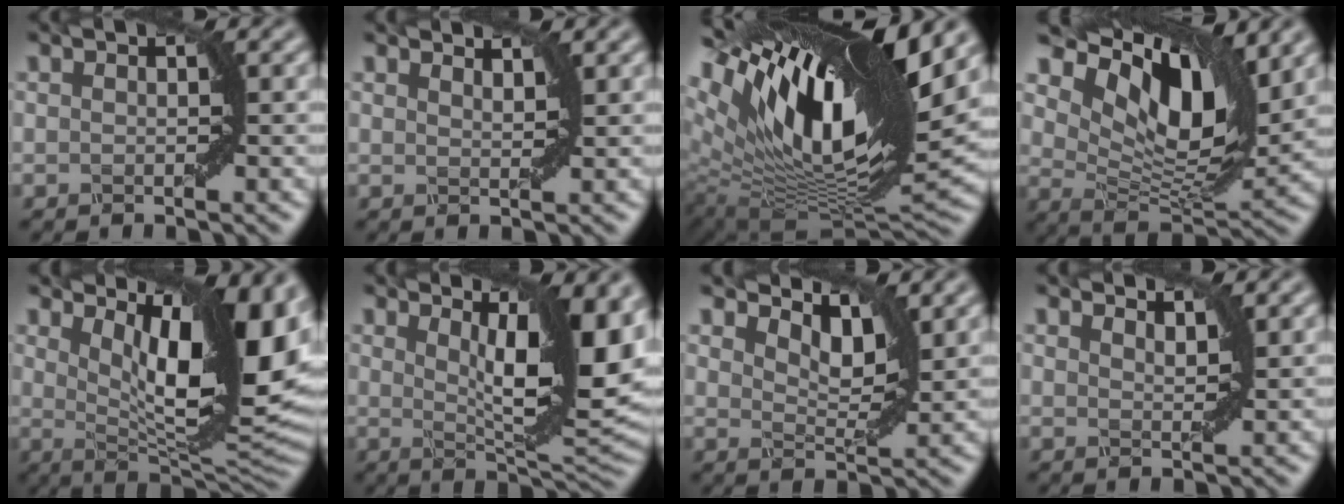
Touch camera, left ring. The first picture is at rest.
{"total": 1.8, "force": [1.8, 0.2, 0.2], "torque": [0.001, -0.001, 0.023]}
{"total": 16.8, "force": [7.1, 6.8, 13.6], "torque": [-0.256, 0.016, 0.123]}
{"total": 10.5, "force": [5.1, 4.9, 7.7], "torque": [-0.130, -0.003, 0.095]}
{"total": 14.1, "force": [5.2, 4.7, 12.2], "torque": [-0.158, -0.002, 0.092]}
{"total": 11.7, "force": [3.6, 3.2, 10.6], "torque": [-0.132, -0.004, 0.061]}
{"total": 3.6, "force": [2.7, 1.3, 2.0], "torque": [-0.043, -0.002, 0.045]}
{"total": 2.1, "force": [2.1, 0.2, 0.3], "torque": [-0.003, -0.001, 0.029]}